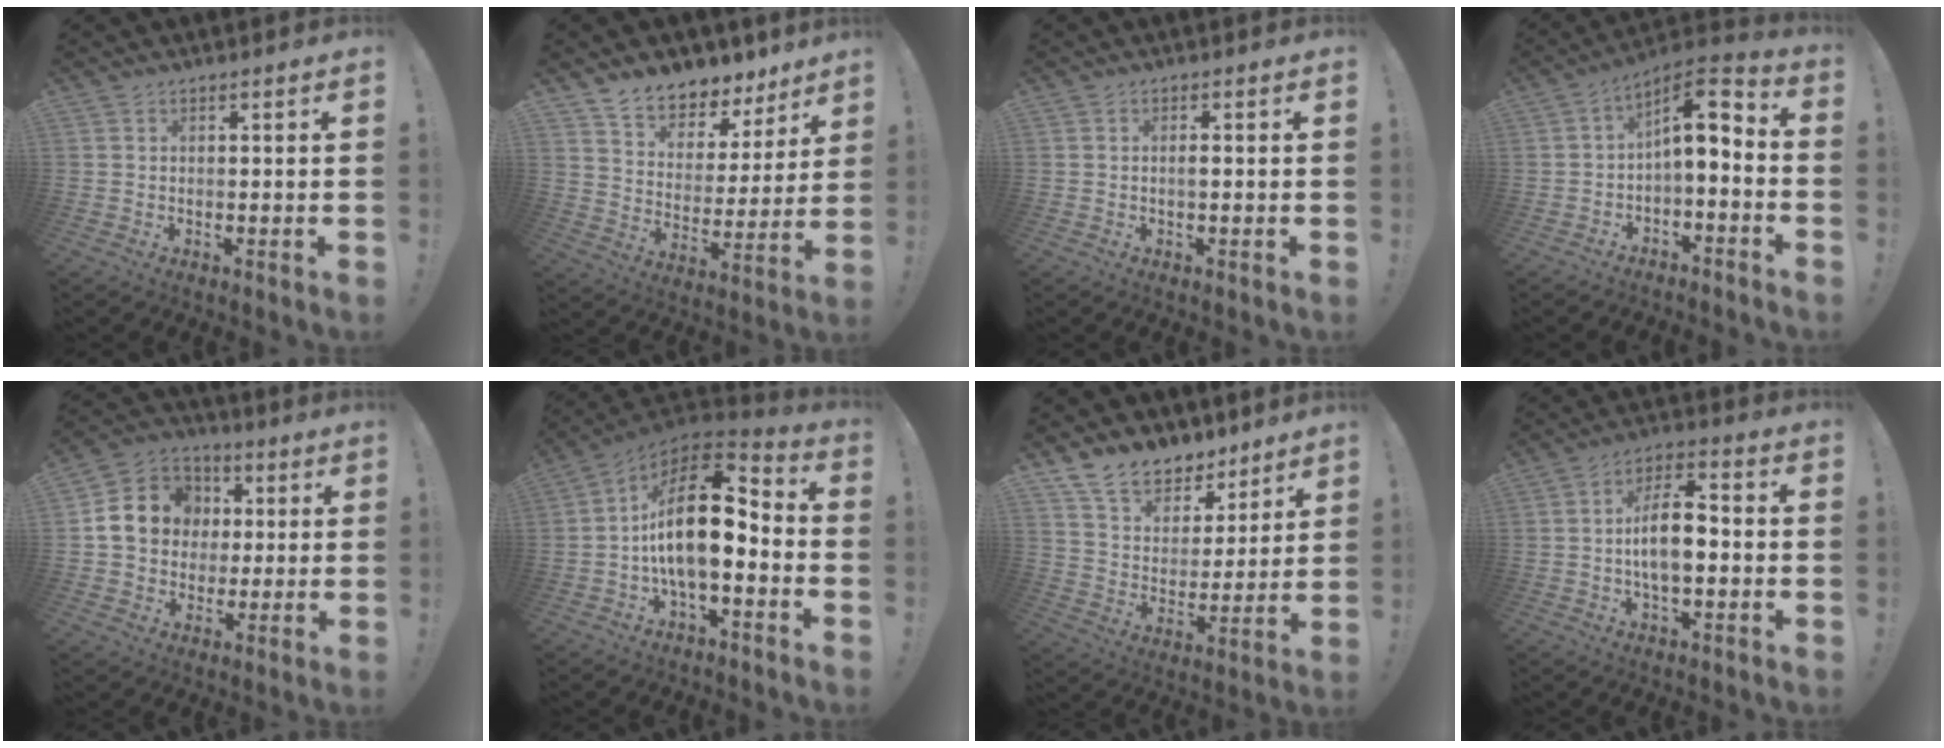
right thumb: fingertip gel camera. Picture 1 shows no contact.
{"total": 8.6, "force": [7.5, 4.0, 1.5], "torque": [-0.036, -0.071, 0.138]}
{"total": 1.4, "force": [-0.4, 0.3, 1.3], "torque": [-0.016, 0.000, -0.009]}
{"total": 8.2, "force": [0.2, 3.5, 7.4], "torque": [-0.099, -0.009, 0.003]}
{"total": 13.7, "force": [1.5, 12.3, 5.8], "torque": [-0.082, 0.013, 0.042]}
{"total": 18.7, "force": [-0.2, 8.9, 16.5], "torque": [-0.284, 0.008, -0.001]}
{"total": 12.5, "force": [10.0, 6.6, 3.7], "torque": [-0.083, -0.069, 0.190]}
{"total": 10.9, "force": [-1.8, 5.0, 9.5], "torque": [-0.165, 0.011, -0.033]}